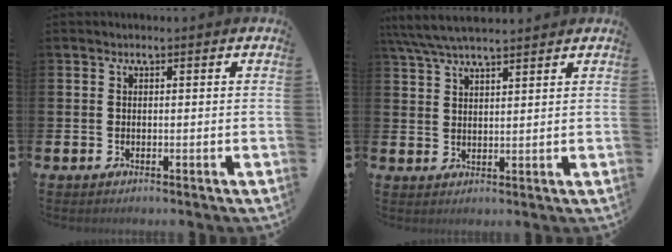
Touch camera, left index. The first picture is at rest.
{"total": 5.6, "force": [5.1, 0.8, 2.2], "torque": [-0.054, -0.016, 0.093]}